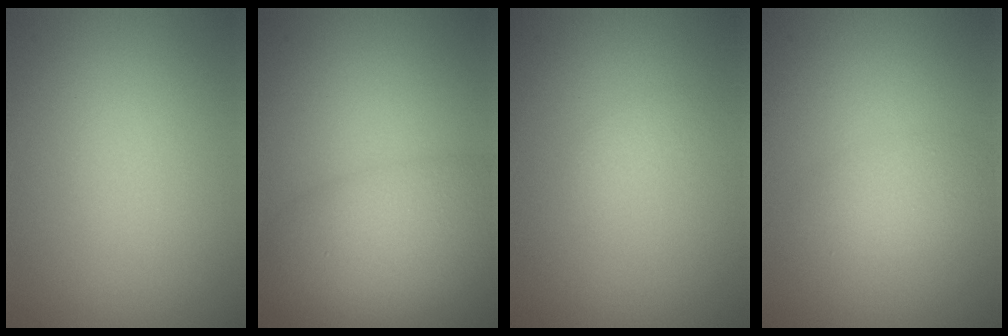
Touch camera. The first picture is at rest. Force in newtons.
{"total": 6.6, "press": 6.6, "slide": 0.5}
{"total": 0.8, "press": 0.8, "slide": 0.0}
{"total": 2.2, "press": 2.2, "slide": 0.1}